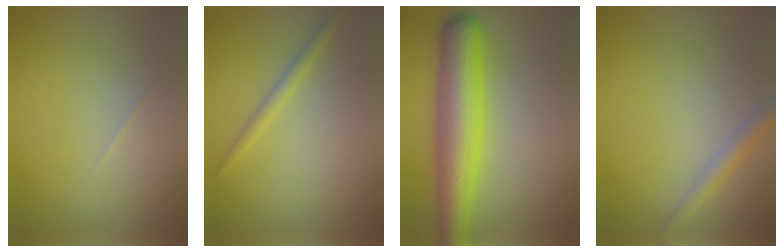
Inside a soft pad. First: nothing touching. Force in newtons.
{"total": 1.3, "press": 1.3, "slide": 0.1}
{"total": 7.8, "press": 7.8, "slide": 0.1}
{"total": 2.0, "press": 2.0, "slide": 0.0}